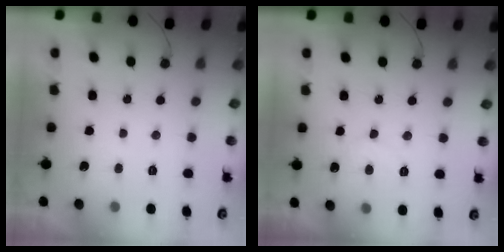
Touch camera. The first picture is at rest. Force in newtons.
{"total": 6.3, "press": 6.2, "slide": 0.5}